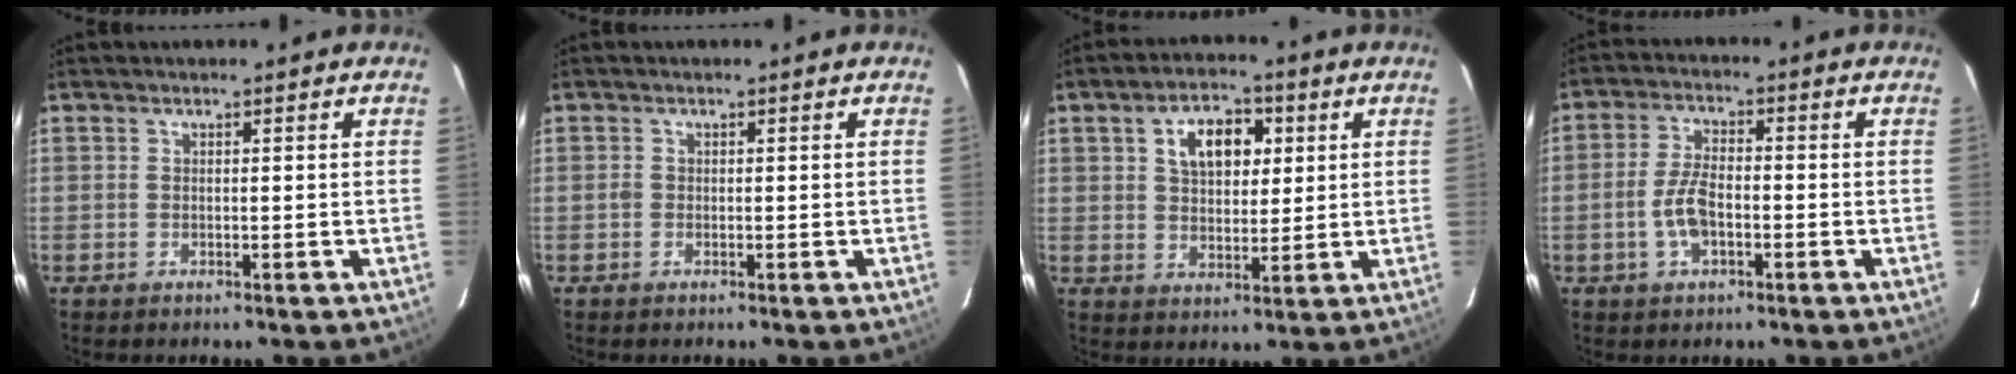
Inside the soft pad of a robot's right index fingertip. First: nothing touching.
{"total": 0.7, "force": [-0.2, 0.7, 0.2], "torque": [-0.002, 0.001, -0.006]}
{"total": 9.1, "force": [3.1, 5.9, 6.2], "torque": [-0.106, 0.026, 0.055]}
{"total": 6.3, "force": [-2.0, 2.9, 5.2], "torque": [-0.109, 0.006, -0.035]}